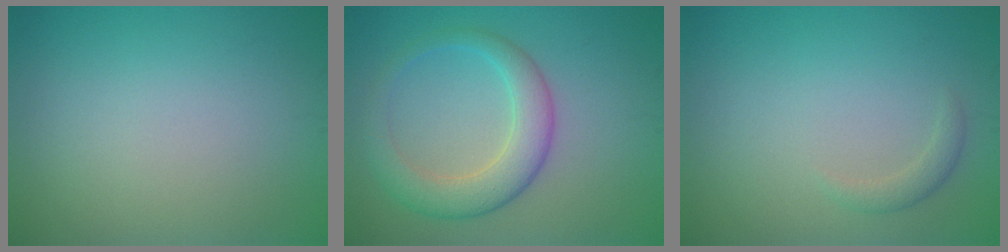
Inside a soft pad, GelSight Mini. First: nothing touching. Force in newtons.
{"total": 4.7, "press": 4.7, "slide": 0.1}
{"total": 1.2, "press": 1.2, "slide": 0.1}